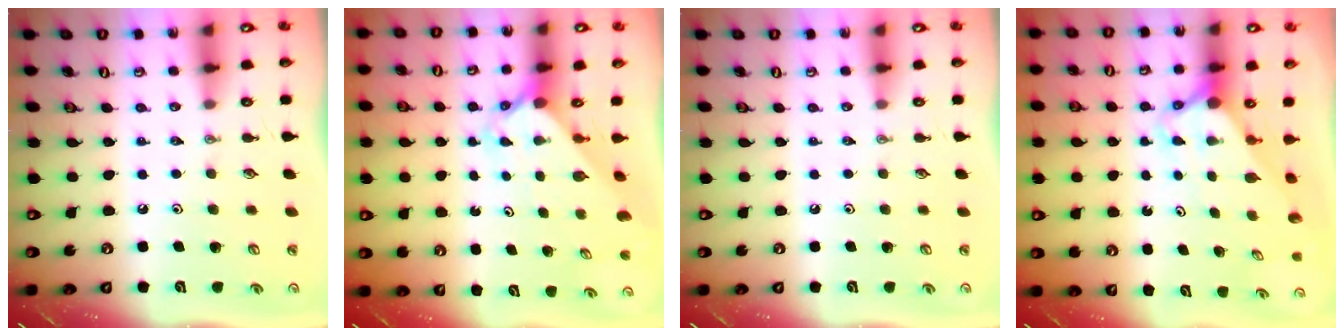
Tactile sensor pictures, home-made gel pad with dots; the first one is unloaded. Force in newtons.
{"total": 2.5, "press": 2.5, "slide": 0.3}
{"total": 0.0}
{"total": 2.8, "press": 2.8, "slide": 0.1}